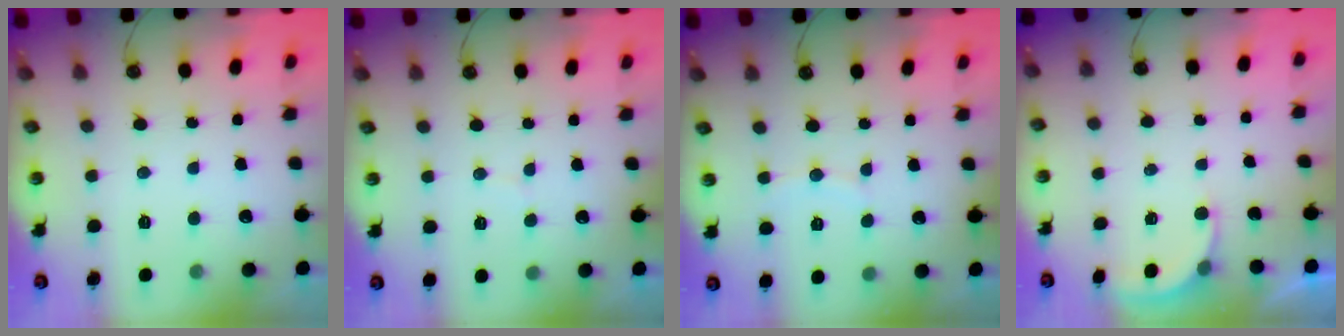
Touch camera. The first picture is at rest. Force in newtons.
{"total": 2.9, "press": 2.9, "slide": 0.3}
{"total": 4.6, "press": 4.6, "slide": 0.5}
{"total": 2.6, "press": 2.6, "slide": 0.2}